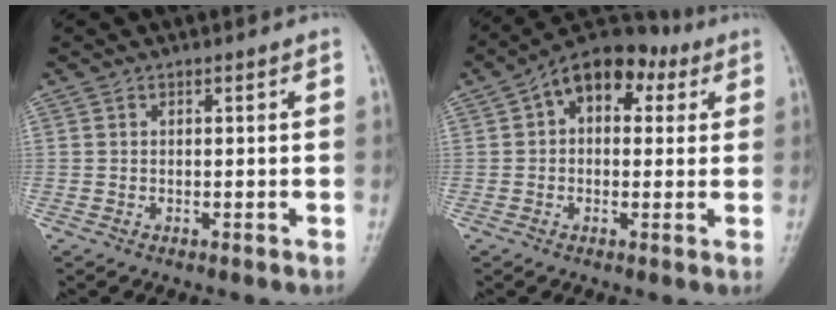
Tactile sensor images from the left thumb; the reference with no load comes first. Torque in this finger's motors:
{"motor_torque": [-0.33, 0.85, 0.07, -0.01, 0.26]}